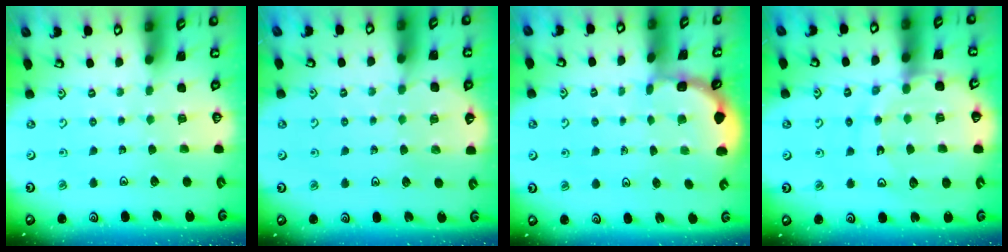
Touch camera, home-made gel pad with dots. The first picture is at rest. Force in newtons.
{"total": 6.9, "press": 6.6, "slide": 1.9}
{"total": 2.0, "press": 2.0, "slide": 0.1}
{"total": 13.5, "press": 13.4, "slide": 1.5}